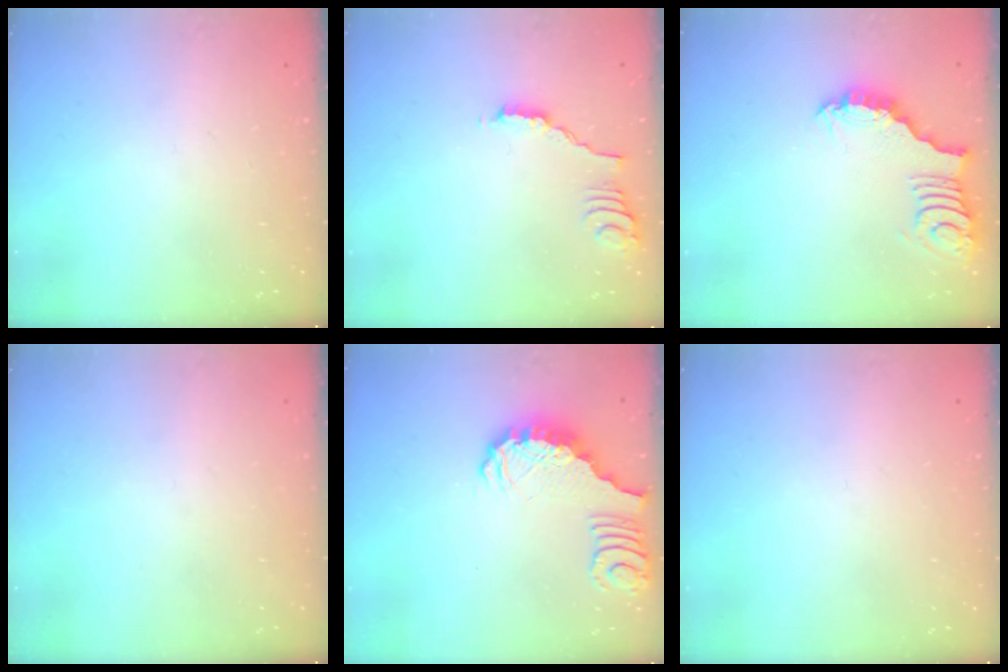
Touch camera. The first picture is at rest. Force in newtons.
{"total": 2.0, "press": 2.0, "slide": 0.5}
{"total": 3.4, "press": 3.4, "slide": 0.1}
{"total": 0.0}
{"total": 2.7, "press": 2.7, "slide": 0.5}
{"total": 0.0}